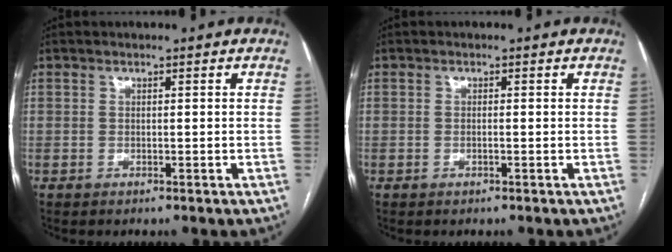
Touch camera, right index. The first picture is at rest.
{"total": 0.6, "force": [-0.2, 0.1, 0.6], "torque": [-0.012, 0.000, -0.001]}